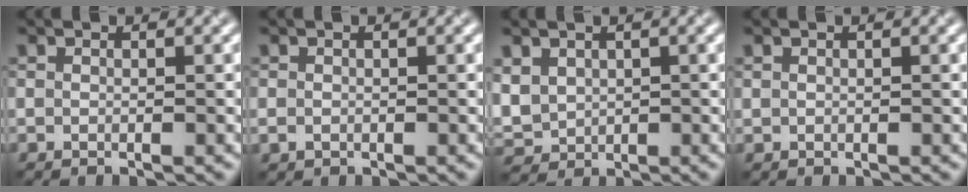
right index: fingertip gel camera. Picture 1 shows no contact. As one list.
[{"total": 0.8, "force": [-0.1, 0.7, 0.3], "torque": [-0.003, -0.004, -0.002]}, {"total": 3.6, "force": [0.8, 2.9, 2.0], "torque": [-0.061, -0.001, 0.022]}, {"total": 0.0}]